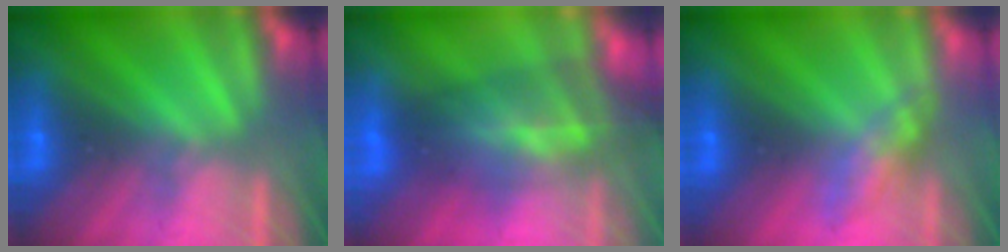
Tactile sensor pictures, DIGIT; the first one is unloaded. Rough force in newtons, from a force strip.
{"total": 7.6}
{"total": 2.6}